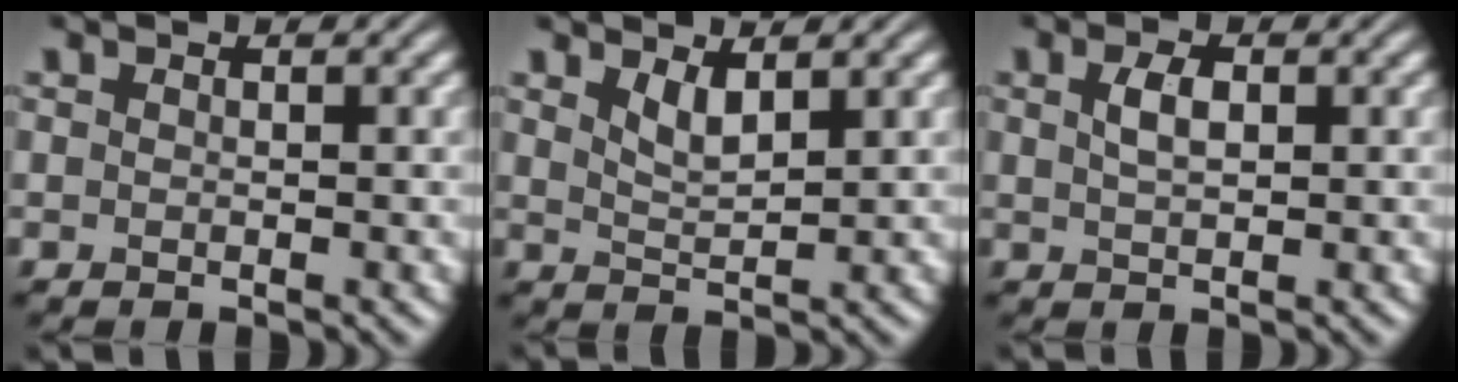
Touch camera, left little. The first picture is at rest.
{"total": 2.0, "force": [1.4, 0.5, 1.4], "torque": [-0.029, -0.006, 0.030]}
{"total": 2.2, "force": [0.7, 1.0, 1.8], "torque": [-0.039, 0.003, 0.014]}